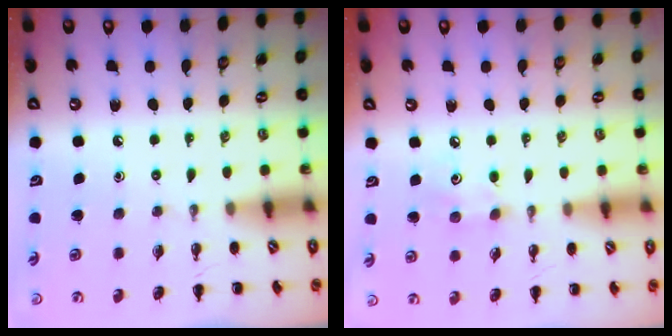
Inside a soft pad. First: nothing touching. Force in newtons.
{"total": 4.6, "press": 4.4, "slide": 1.1}